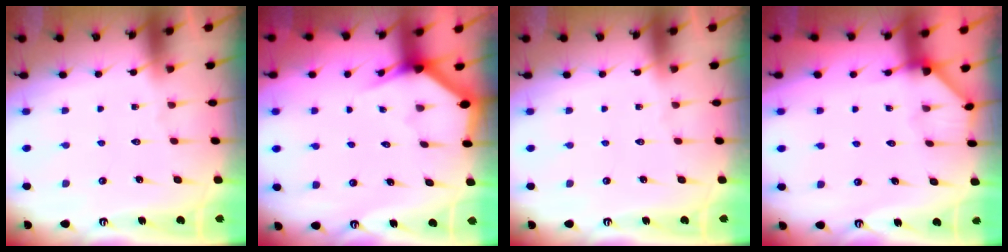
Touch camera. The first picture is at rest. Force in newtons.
{"total": 3.0, "press": 3.0, "slide": 0.1}
{"total": 0.0}
{"total": 2.5, "press": 2.5, "slide": 0.2}